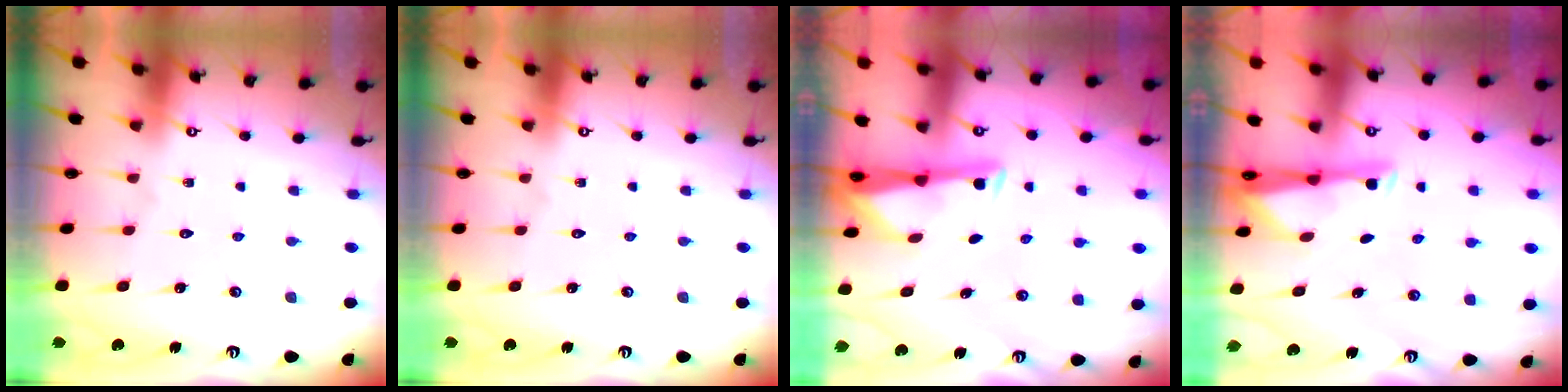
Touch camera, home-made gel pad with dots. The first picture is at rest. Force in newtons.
{"total": 0.0}
{"total": 3.0, "press": 3.0, "slide": 0.4}
{"total": 2.8, "press": 2.8, "slide": 0.4}